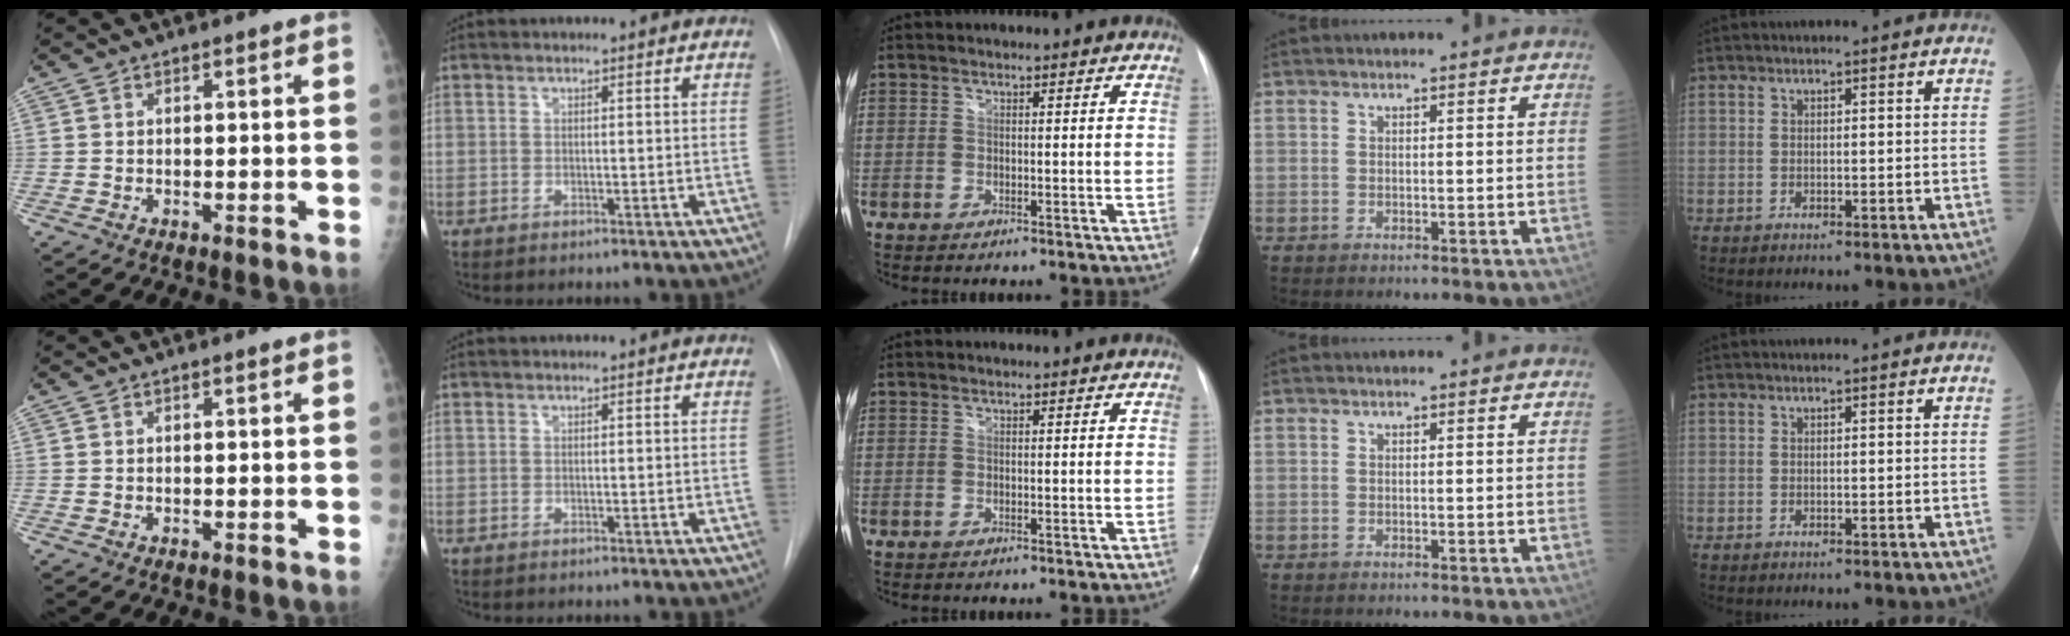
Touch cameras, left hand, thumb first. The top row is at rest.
{}